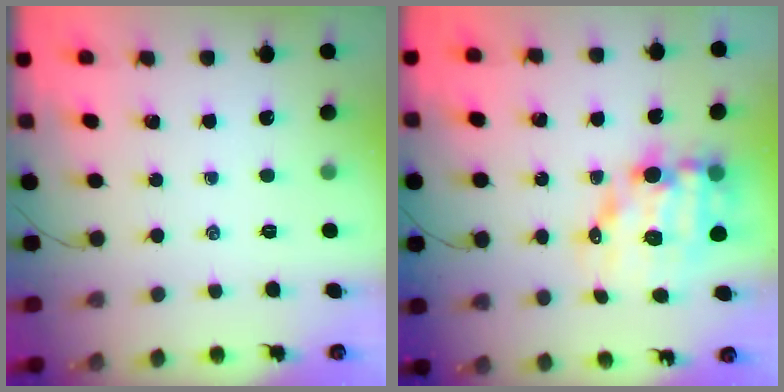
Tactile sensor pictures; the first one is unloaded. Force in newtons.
{"total": 12.1, "press": 11.7, "slide": 3.0}